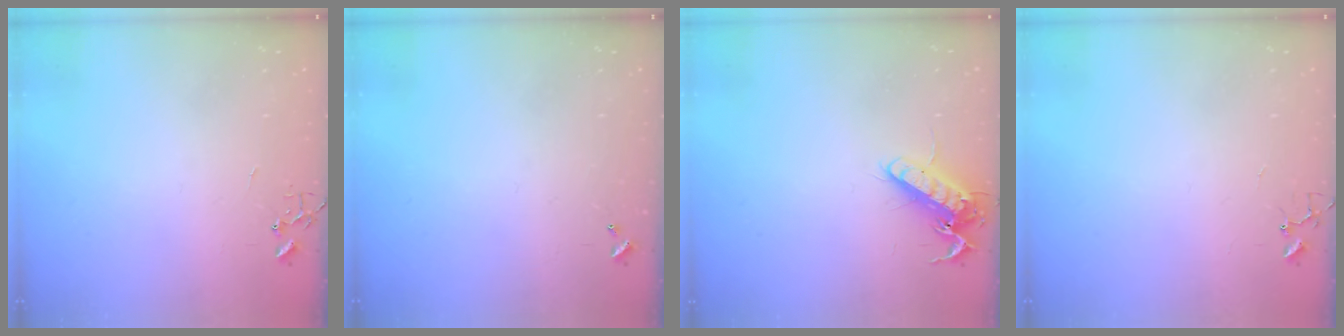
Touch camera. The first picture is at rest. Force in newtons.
{"total": 0.0}
{"total": 13.5, "press": 13.3, "slide": 1.9}
{"total": 3.8, "press": 3.7, "slide": 0.3}